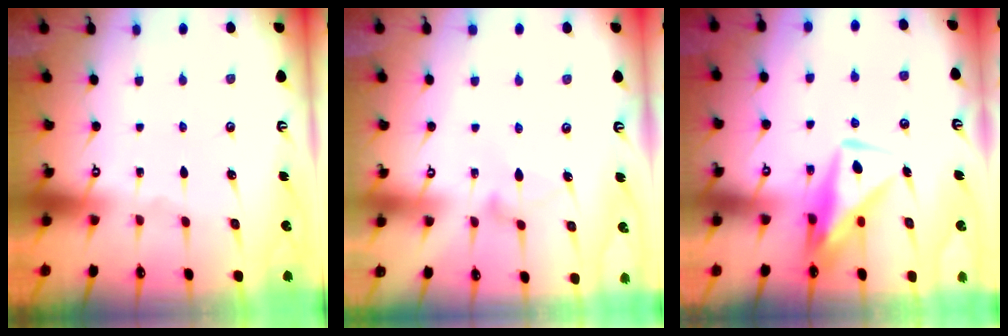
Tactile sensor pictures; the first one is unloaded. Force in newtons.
{"total": 8.2, "press": 8.2, "slide": 0.4}
{"total": 9.8, "press": 9.7, "slide": 1.0}